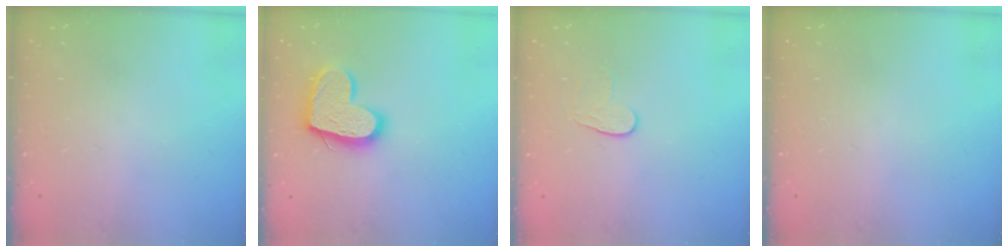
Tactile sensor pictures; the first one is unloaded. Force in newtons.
{"total": 15.1, "press": 15.0, "slide": 1.0}
{"total": 6.2, "press": 6.1, "slide": 0.5}
{"total": 0.0}